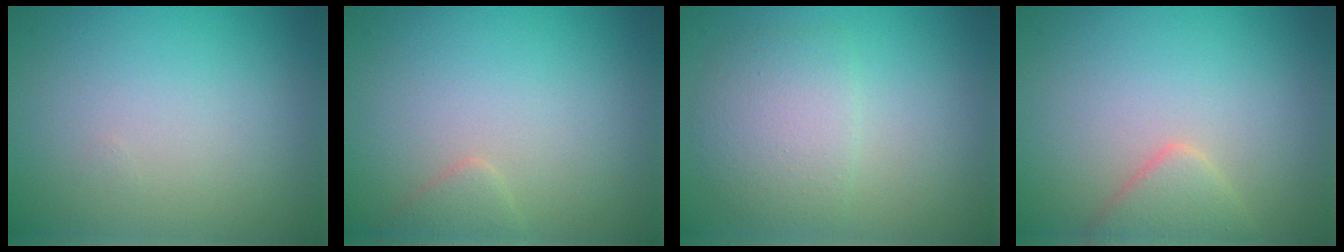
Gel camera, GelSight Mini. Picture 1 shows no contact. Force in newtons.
{"total": 1.2, "press": 1.2, "slide": 0.1}
{"total": 3.3, "press": 3.3, "slide": 0.2}
{"total": 2.3, "press": 2.3, "slide": 0.2}